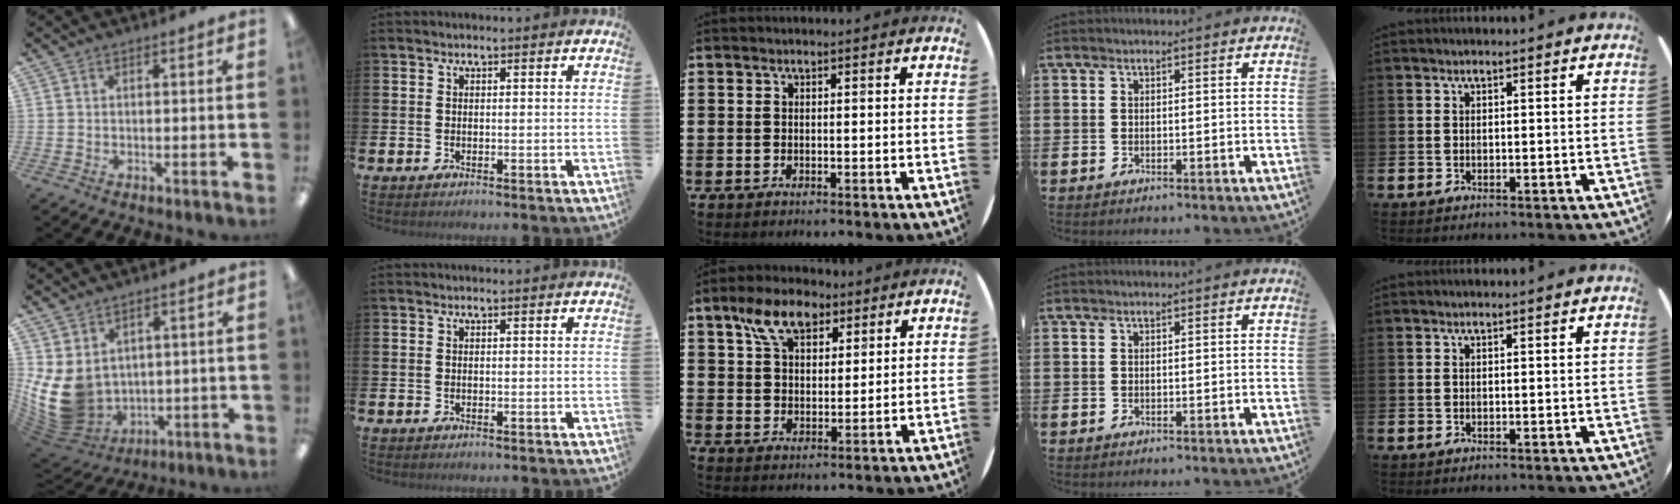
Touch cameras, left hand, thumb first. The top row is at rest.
{"thumb": {"total": 10.9, "force": [1.6, 8.9, 6.2], "torque": [-0.164, -0.028, 0.040]}, "middle": {"total": 8.0, "force": [5.2, 4.5, 4.1], "torque": [-0.075, 0.000, 0.093]}}